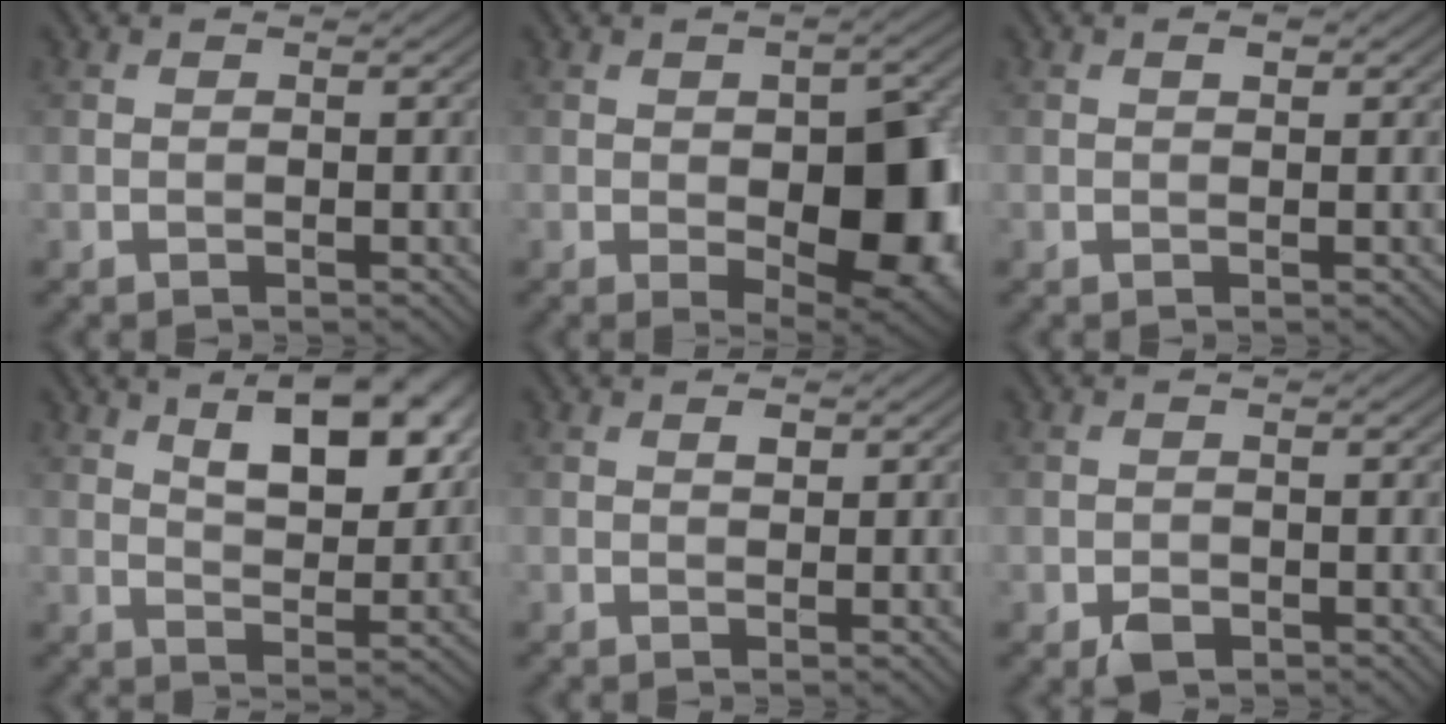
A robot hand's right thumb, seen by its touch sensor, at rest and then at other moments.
{"total": 11.9, "force": [-1.7, 6.2, 10.0], "torque": [-0.128, -0.015, -0.016]}
{"total": 0.8, "force": [0.4, 0.4, 0.6], "torque": [-0.007, -0.001, 0.005]}
{"total": 10.6, "force": [5.3, 4.6, 8.0], "torque": [-0.116, 0.005, 0.082]}
{"total": 1.0, "force": [0.5, 0.5, 0.7], "torque": [-0.011, -0.003, 0.009]}
{"total": 1.8, "force": [-1.0, 1.2, 0.9], "torque": [-0.018, -0.004, -0.019]}